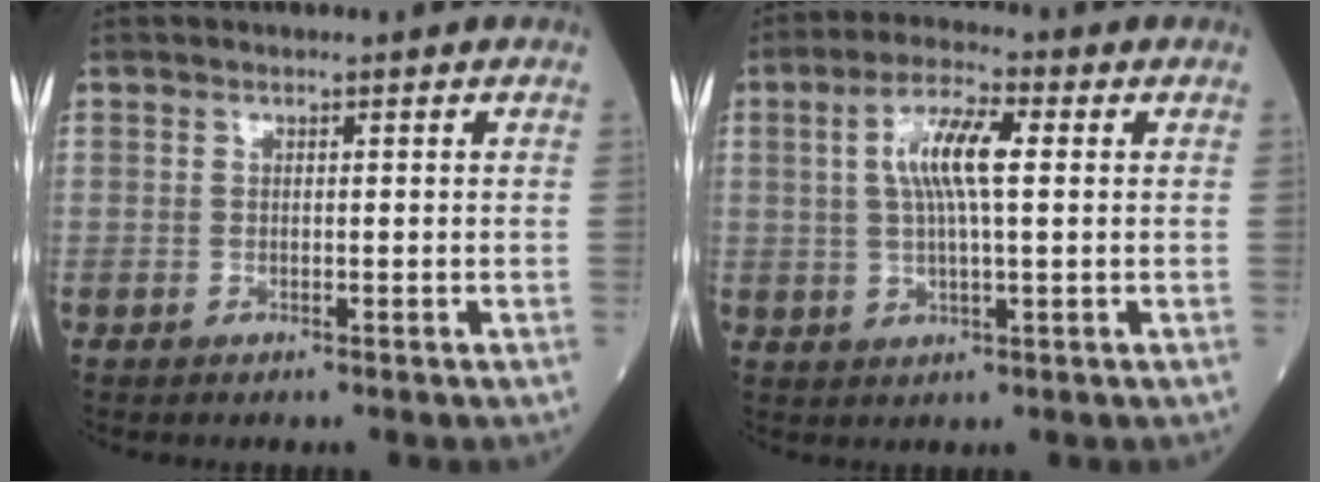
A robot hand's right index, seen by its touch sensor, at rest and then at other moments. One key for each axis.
{"total": 7.9, "fx": 1.6, "fy": 1.4, "fz": 7.6, "tx": -0.151, "ty": 0.011, "tz": 0.029}